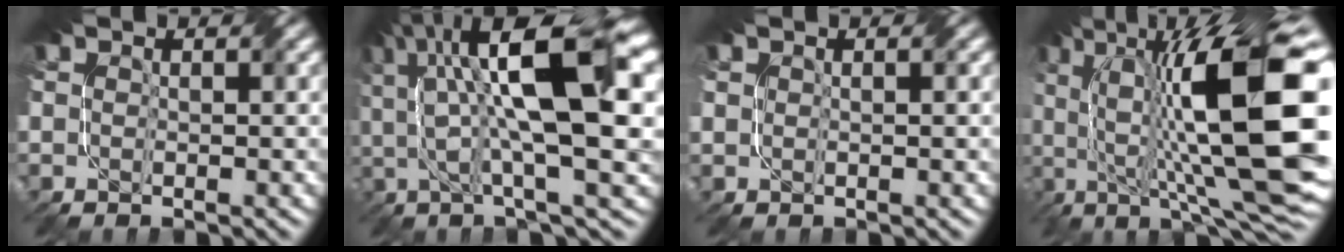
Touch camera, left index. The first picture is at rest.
{"total": 12.2, "force": [3.2, 3.1, 11.4], "torque": [-0.195, 0.020, 0.053]}
{"total": 0.7, "force": [0.7, 0.3, 0.1], "torque": [-0.003, -0.001, 0.007]}
{"total": 16.9, "force": [3.2, 4.9, 15.9], "torque": [-0.247, 0.014, 0.050]}